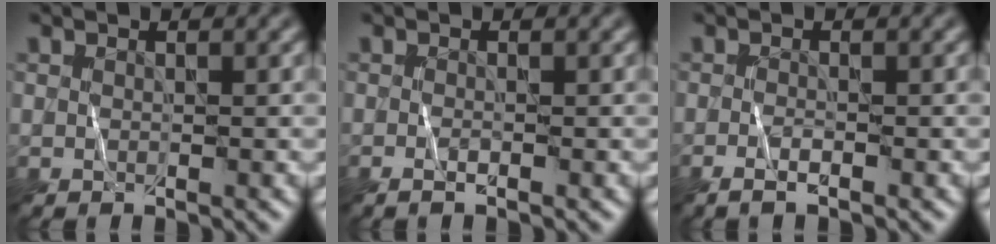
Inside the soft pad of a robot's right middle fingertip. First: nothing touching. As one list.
[{"total": 0.9, "force": [-0.5, 0.1, 0.7], "torque": [-0.014, 0.000, -0.009]}, {"total": 1.5, "force": [-0.9, 0.3, 1.2], "torque": [-0.023, 0.001, -0.019]}]